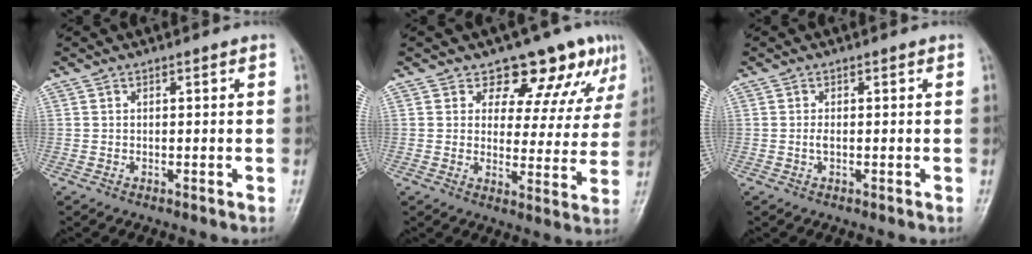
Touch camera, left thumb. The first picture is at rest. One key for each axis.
{"total": 11.8, "fx": 8.7, "fy": 6.2, "fz": 5.1, "tx": -0.017, "ty": -0.047, "tz": 0.099}
{"total": 1.0, "fx": 0.0, "fy": 0.4, "fz": 1.0, "tx": -0.020, "ty": -0.001, "tz": -0.001}